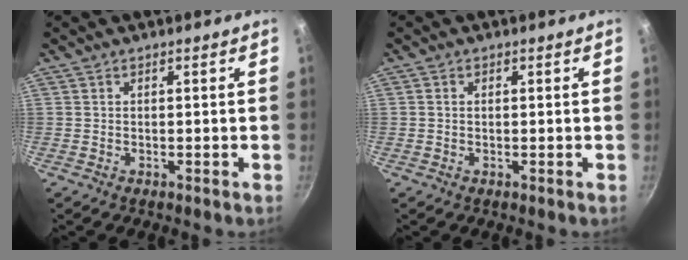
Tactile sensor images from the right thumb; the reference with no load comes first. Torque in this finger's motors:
{"motor_torque": [0.12, -0.60, -0.28, 0.15, 0.05]}